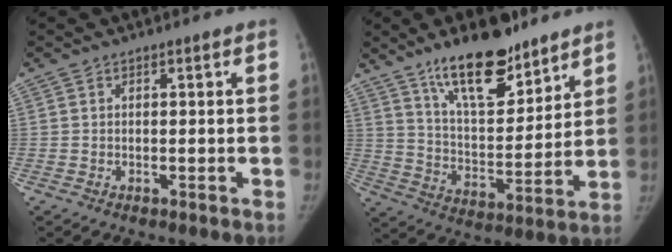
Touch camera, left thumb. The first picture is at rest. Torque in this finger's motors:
{"motor_torque": [1.11, -0.41, 1.32, -1.44, 0.31]}